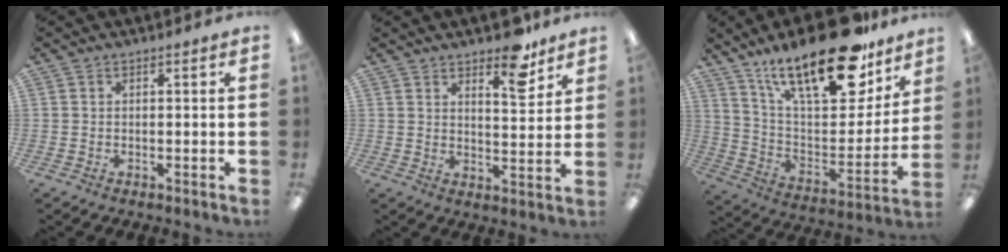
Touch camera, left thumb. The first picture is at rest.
{"total": 9.3, "force": [6.9, 3.4, 5.2], "torque": [-0.055, -0.043, 0.114]}
{"total": 26.6, "force": [17.8, 10.2, 17.0], "torque": [-0.258, -0.103, 0.301]}